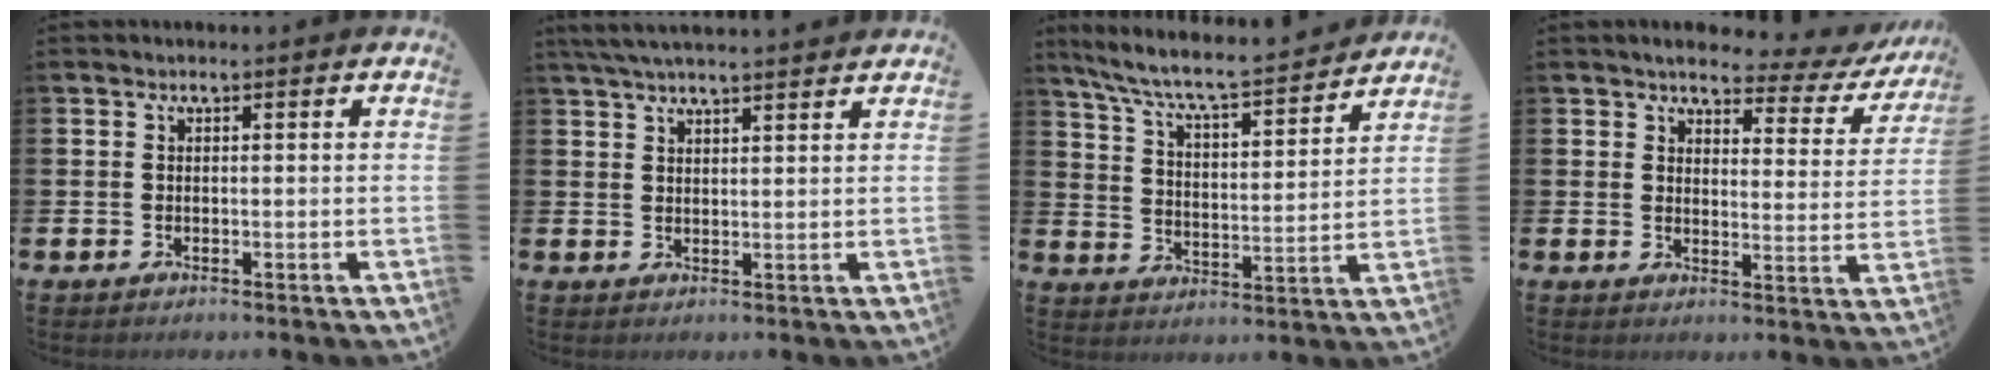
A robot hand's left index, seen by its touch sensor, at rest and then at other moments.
{"total": 4.0, "force": [3.7, 0.2, 1.5], "torque": [-0.042, -0.006, 0.070]}
{"total": 7.2, "force": [6.7, 0.5, 2.6], "torque": [-0.081, -0.056, 0.110]}
{"total": 3.8, "force": [3.4, 1.3, 1.1], "torque": [-0.024, -0.031, 0.048]}